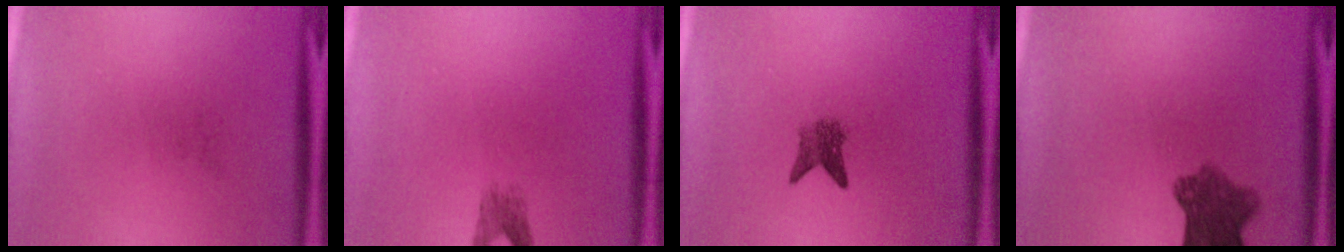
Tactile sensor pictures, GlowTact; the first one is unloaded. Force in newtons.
{"total": 2.0}
{"total": 2.8}
{"total": 7.3}